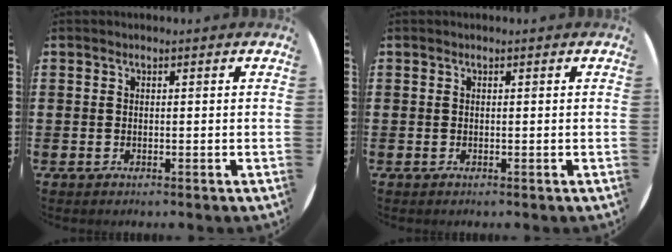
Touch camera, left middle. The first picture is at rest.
{"total": 0.0}